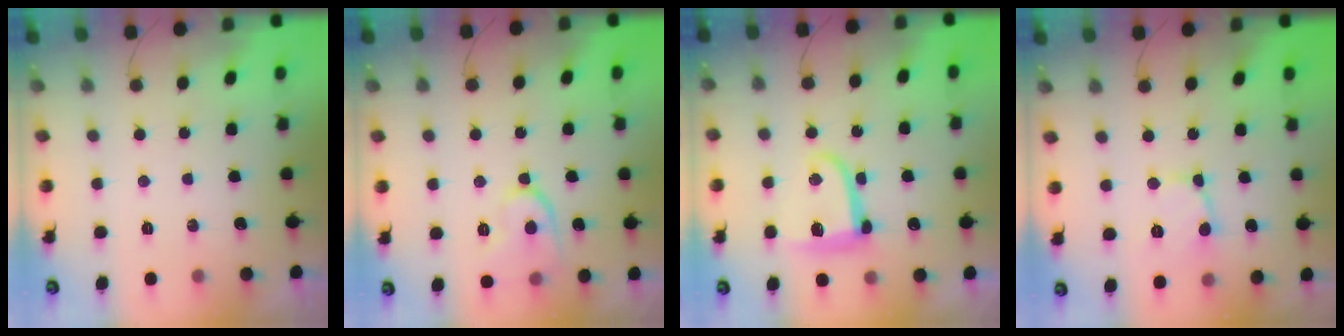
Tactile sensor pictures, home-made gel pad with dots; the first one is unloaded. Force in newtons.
{"total": 9.7, "press": 9.7, "slide": 0.1}
{"total": 10.3, "press": 10.3, "slide": 0.5}
{"total": 2.7, "press": 2.7, "slide": 0.2}